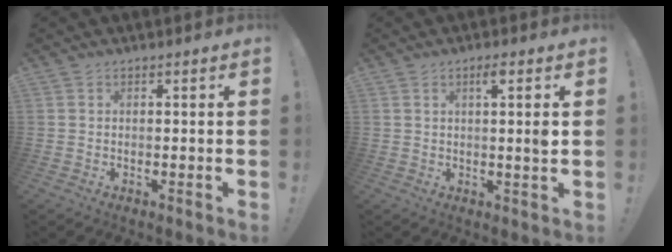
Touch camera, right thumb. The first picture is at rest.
{"total": 3.9, "force": [0.9, -0.4, 3.8], "torque": [-0.059, -0.005, 0.007]}